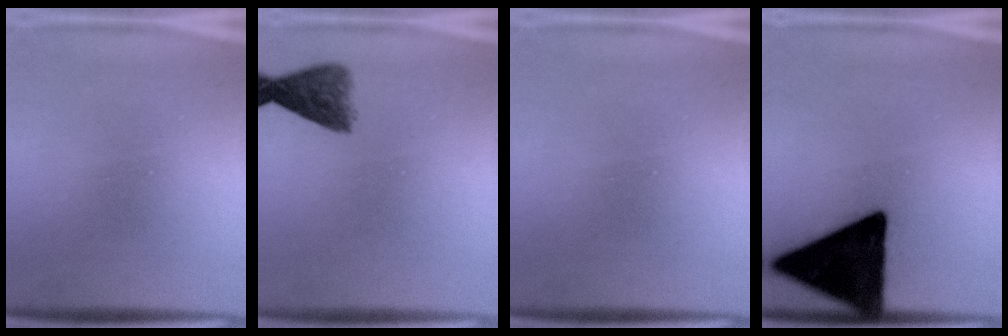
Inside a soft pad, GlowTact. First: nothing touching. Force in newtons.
{"total": 4.8}
{"total": 0.0}
{"total": 18.2}